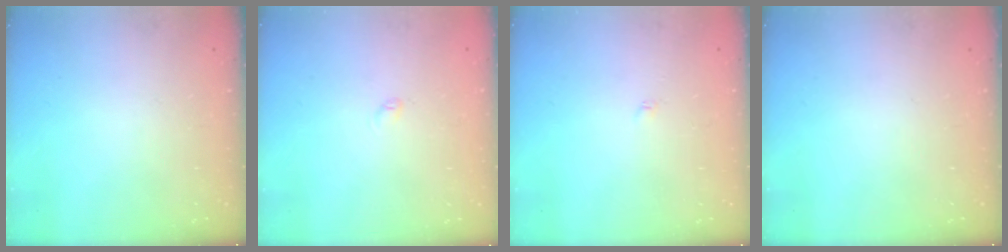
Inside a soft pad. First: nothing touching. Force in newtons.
{"total": 2.3, "press": 2.3, "slide": 0.3}
{"total": 1.9, "press": 1.9, "slide": 0.3}
{"total": 0.0}